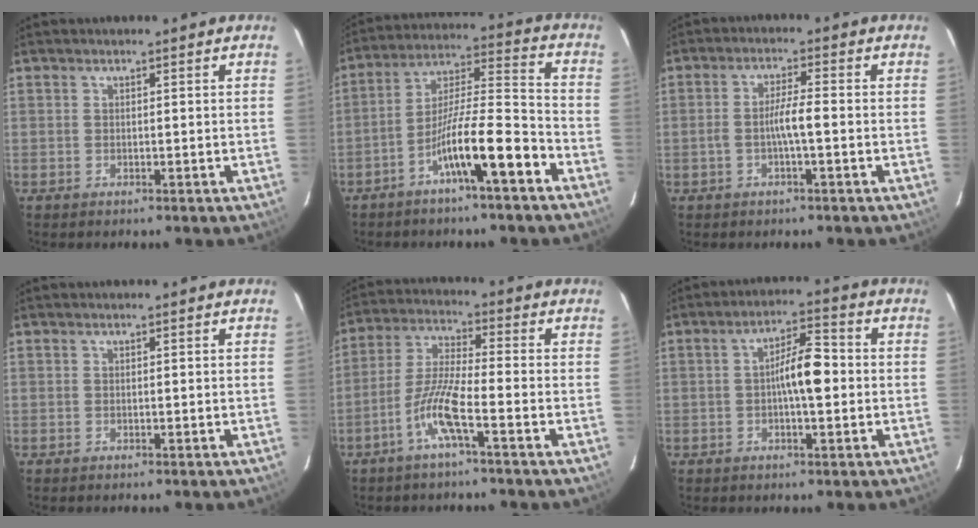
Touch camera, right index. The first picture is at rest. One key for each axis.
{"total": 12.0, "fx": -6.5, "fy": 0.5, "fz": 10.1, "tx": -0.180, "ty": 0.009, "tz": -0.117}
{"total": 4.0, "fx": -0.9, "fy": 0.3, "fz": 3.9, "tx": -0.071, "ty": 0.007, "tz": -0.016}
{"total": 0.0}
{"total": 8.2, "fx": -3.9, "fy": 0.1, "fz": 7.2, "tx": -0.148, "ty": 0.003, "tz": -0.081}
{"total": 6.9, "fx": -0.4, "fy": 1.6, "fz": 6.7, "tx": -0.117, "ty": 0.018, "tz": -0.010}